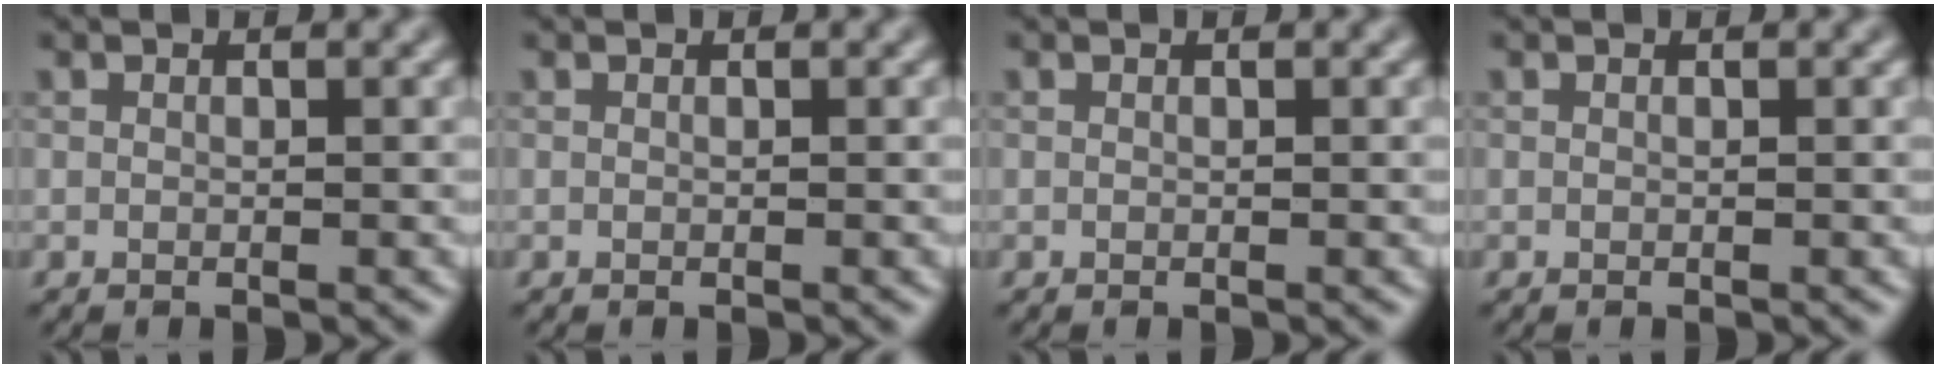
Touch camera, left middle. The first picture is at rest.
{"total": 0.0}
{"total": 0.0}
{"total": 0.0}